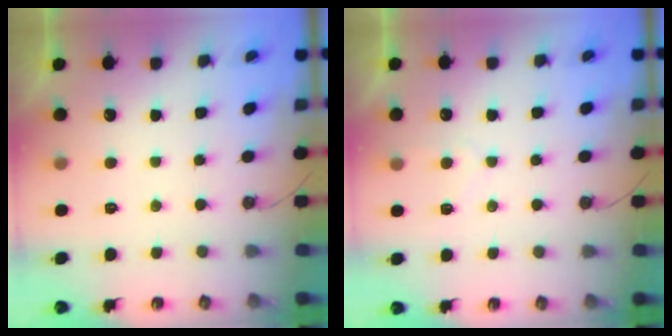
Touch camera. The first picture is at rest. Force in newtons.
{"total": 4.7, "press": 4.7, "slide": 0.6}